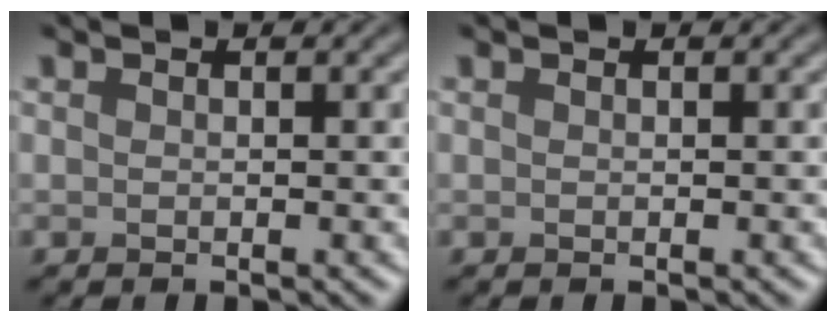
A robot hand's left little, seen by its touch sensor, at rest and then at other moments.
{"total": 0.0}